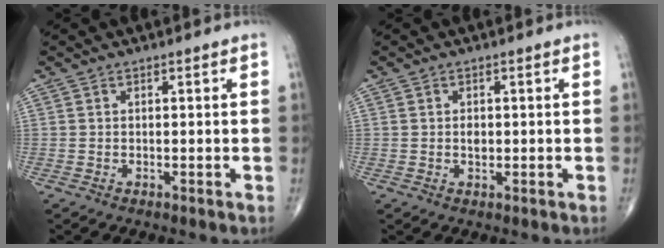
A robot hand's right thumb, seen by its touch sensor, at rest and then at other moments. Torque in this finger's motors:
{"motor_torque": [1.74, 1.28, 0.73, -0.02, -0.04]}